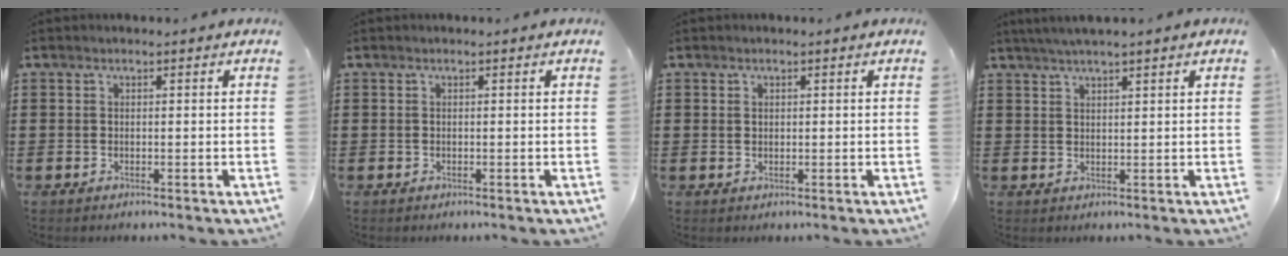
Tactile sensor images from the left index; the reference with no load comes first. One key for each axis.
{"total": 0.0}
{"total": 0.8, "fx": 0.3, "fy": 0.6, "fz": 0.4, "tx": -0.009, "ty": 0.005, "tz": 0.006}
{"total": 2.2, "fx": 1.8, "fy": -0.4, "fz": 1.2, "tx": -0.026, "ty": 0.001, "tz": 0.035}